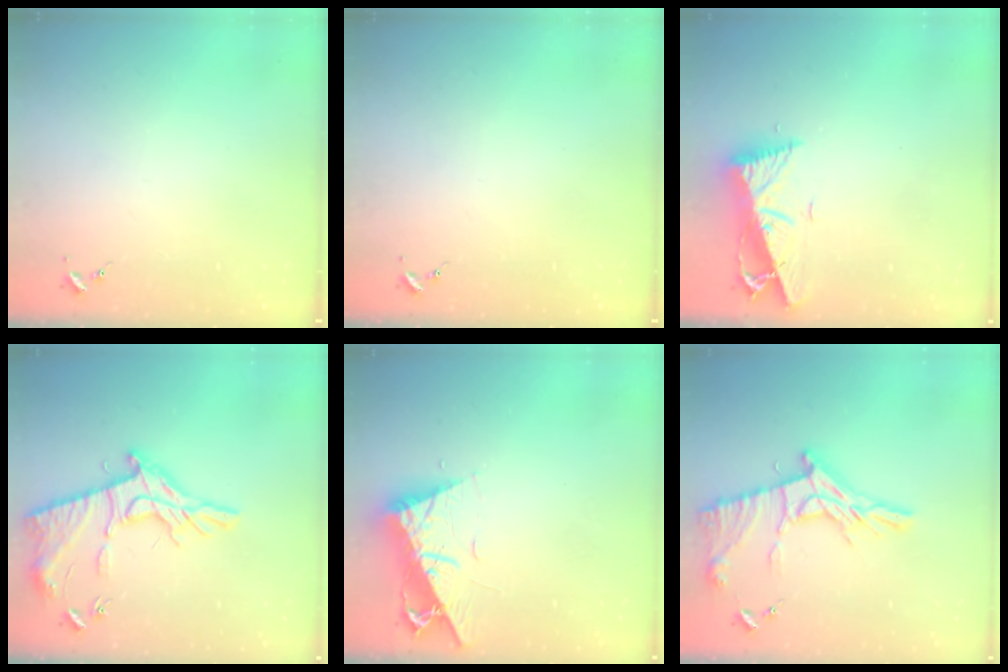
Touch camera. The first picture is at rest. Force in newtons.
{"total": 0.0}
{"total": 10.7, "press": 10.6, "slide": 1.2}
{"total": 19.7, "press": 19.6, "slide": 1.5}
{"total": 11.8, "press": 11.7, "slide": 1.4}
{"total": 18.0, "press": 18.0, "slide": 1.5}